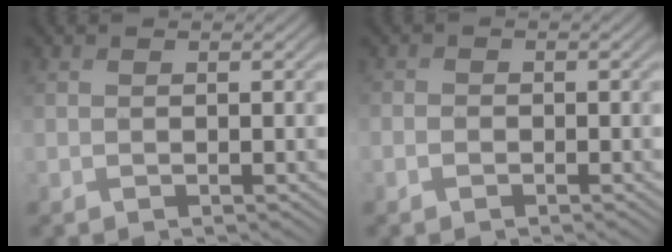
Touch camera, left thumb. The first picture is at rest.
{"total": 0.8, "force": [-0.4, 0.6, 0.4], "torque": [-0.007, 0.001, -0.008]}